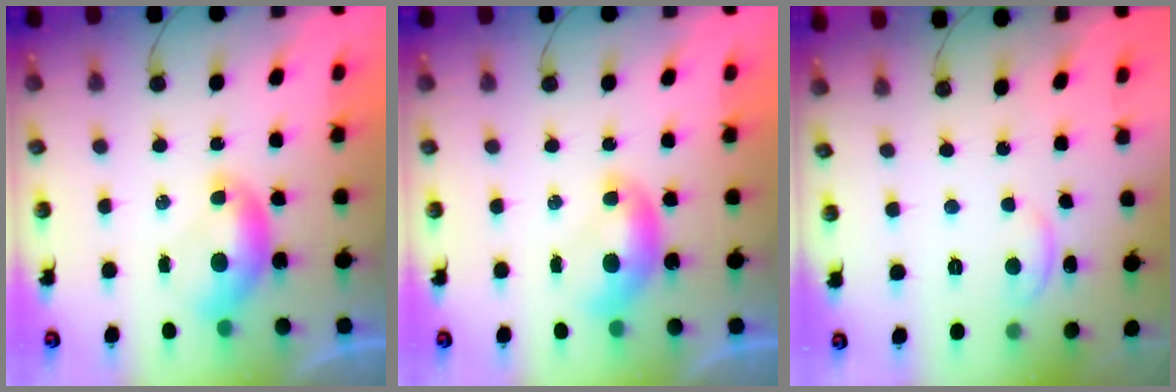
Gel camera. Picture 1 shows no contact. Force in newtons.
{"total": 0.0}
{"total": 1.5, "press": 1.4, "slide": 0.5}